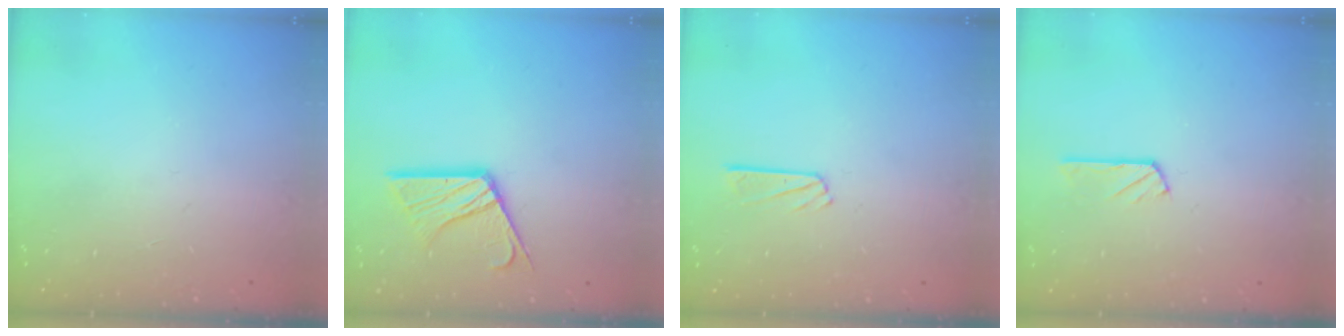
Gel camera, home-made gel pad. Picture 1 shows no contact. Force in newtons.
{"total": 14.0, "press": 13.9, "slide": 1.3}
{"total": 4.4, "press": 4.4, "slide": 0.1}
{"total": 2.7, "press": 2.7, "slide": 0.1}